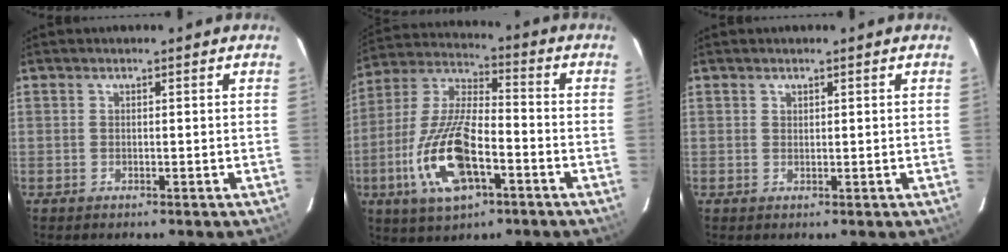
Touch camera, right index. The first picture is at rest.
{"total": 17.3, "force": [-6.4, 6.7, 14.6], "torque": [-0.316, -0.011, -0.119]}
{"total": 0.6, "force": [0.5, 0.4, 0.1], "torque": [0.000, 0.001, 0.009]}